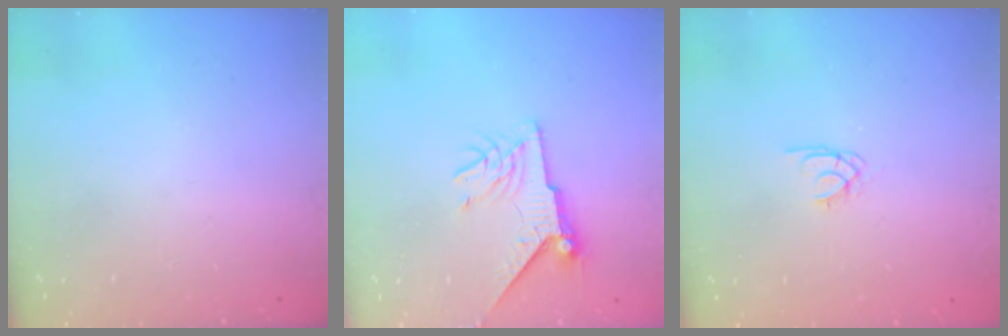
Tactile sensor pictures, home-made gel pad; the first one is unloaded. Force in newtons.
{"total": 8.3, "press": 8.2, "slide": 0.8}
{"total": 1.8, "press": 1.8, "slide": 0.3}